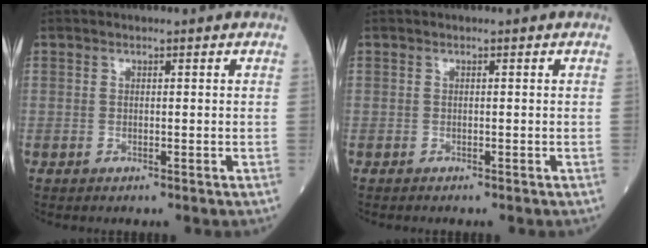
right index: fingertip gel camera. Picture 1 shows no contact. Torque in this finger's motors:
{"motor_torque": [0.02, -0.05, 0.06, 0.02]}